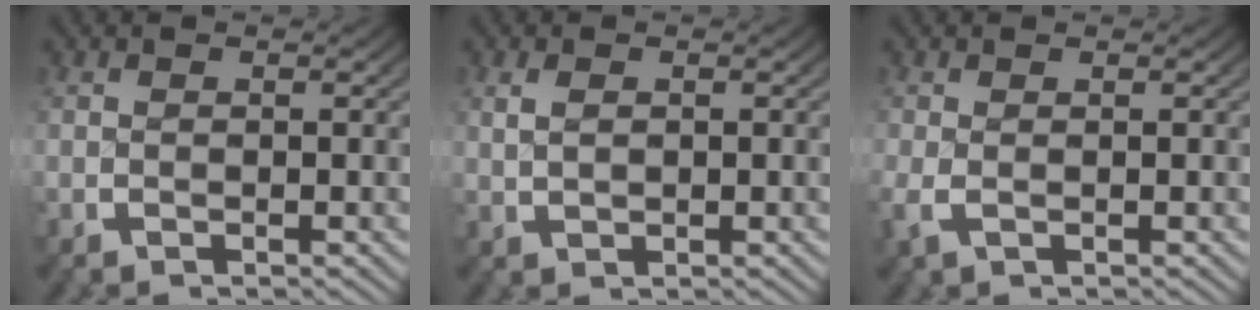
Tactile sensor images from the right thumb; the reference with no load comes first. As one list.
[{"total": 1.7, "force": [0.6, 1.1, 1.1], "torque": [-0.020, 0.000, 0.014]}, {"total": 1.3, "force": [-0.2, 0.8, 0.9], "torque": [-0.026, -0.005, -0.001]}]